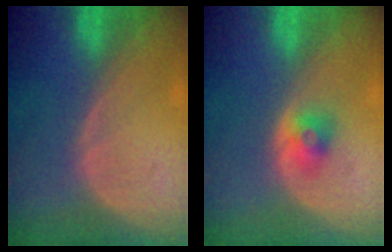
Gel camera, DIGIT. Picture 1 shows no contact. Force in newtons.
{"total": 2.4, "press": 2.3, "slide": 0.8}